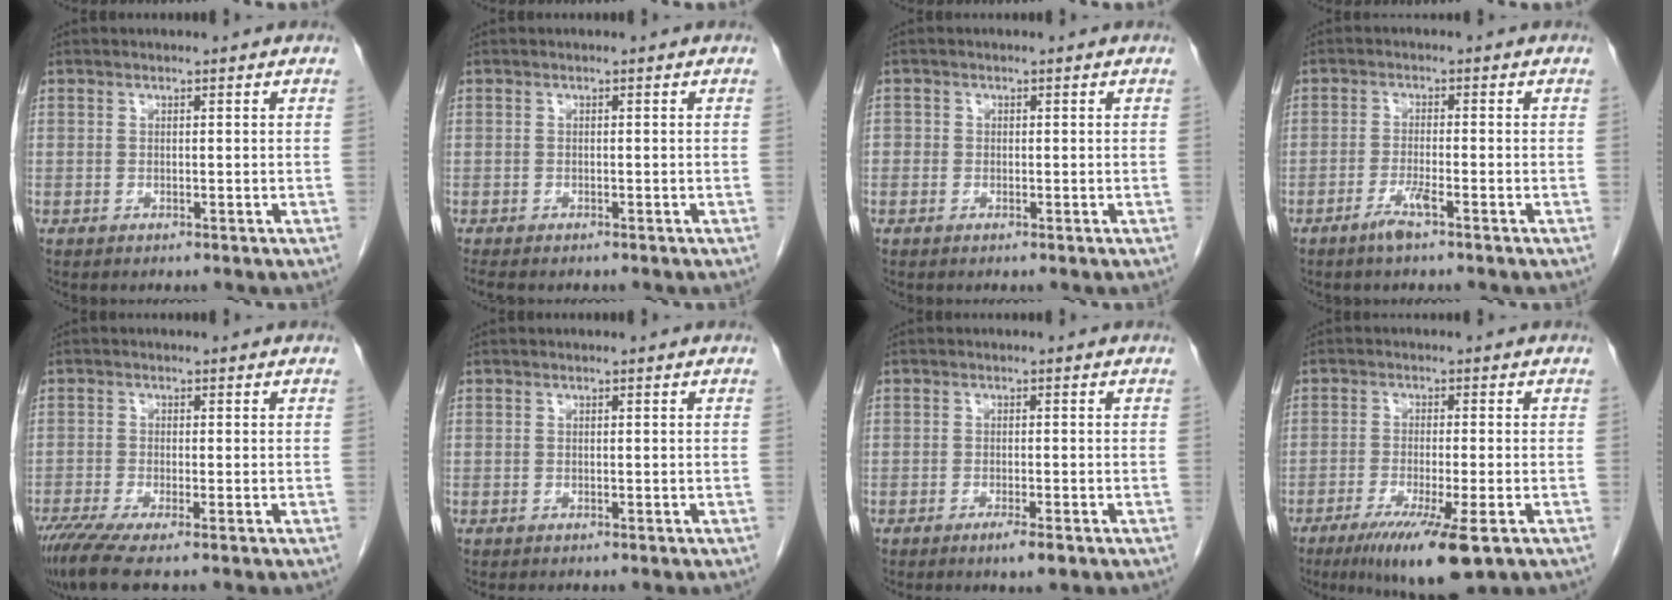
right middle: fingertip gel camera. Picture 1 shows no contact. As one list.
[{"total": 3.1, "force": [-2.6, 1.0, 1.4], "torque": [-0.021, -0.008, -0.033]}, {"total": 1.1, "force": [-0.3, 1.0, 0.2], "torque": [0.004, 0.005, -0.009]}, {"total": 3.0, "force": [-2.0, -0.1, 2.2], "torque": [-0.047, -0.004, -0.040]}, {"total": 5.6, "force": [-4.0, 0.3, 3.9], "torque": [-0.068, -0.015, -0.072]}, {"total": 0.0}, {"total": 2.4, "force": [-1.5, 0.2, 2.0], "torque": [-0.031, -0.004, -0.022]}, {"total": 9.9, "force": [-5.6, 0.8, 8.1], "torque": [-0.138, -0.029, -0.089]}]